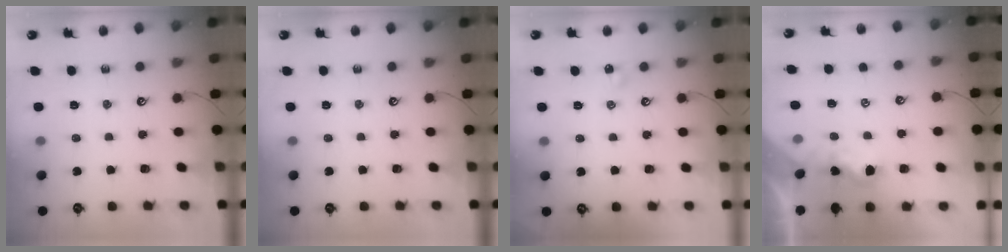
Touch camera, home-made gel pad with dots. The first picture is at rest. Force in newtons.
{"total": 0.0}
{"total": 3.6, "press": 3.6, "slide": 0.6}
{"total": 2.5, "press": 2.5, "slide": 0.3}